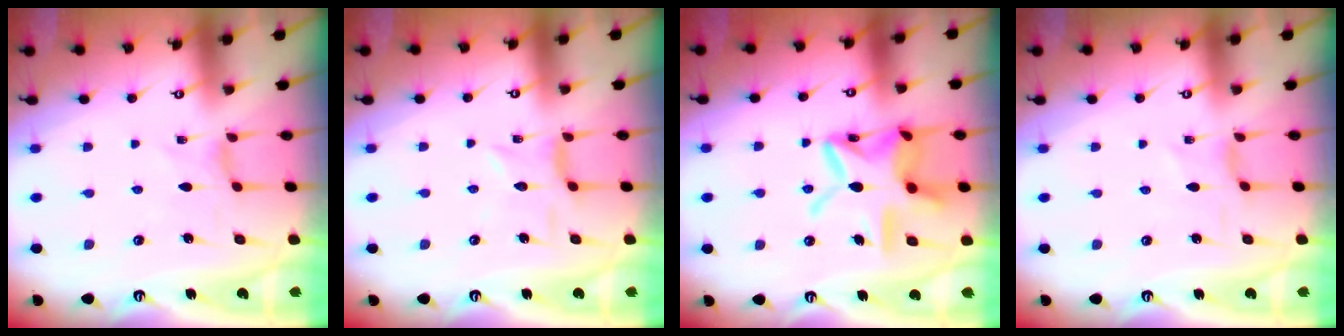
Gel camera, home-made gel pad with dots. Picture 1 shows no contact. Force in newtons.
{"total": 1.9, "press": 1.9, "slide": 0.2}
{"total": 18.2, "press": 18.2, "slide": 1.6}
{"total": 2.2, "press": 2.2, "slide": 0.2}